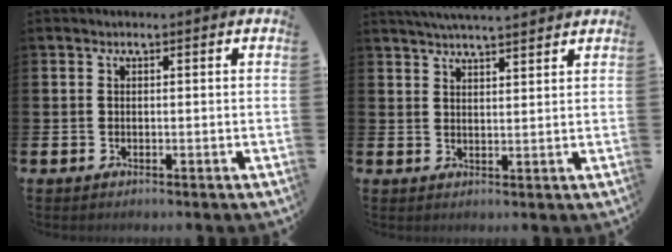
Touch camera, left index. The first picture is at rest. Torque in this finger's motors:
{"motor_torque": [0.93, -1.21, 0.66, 0.20]}